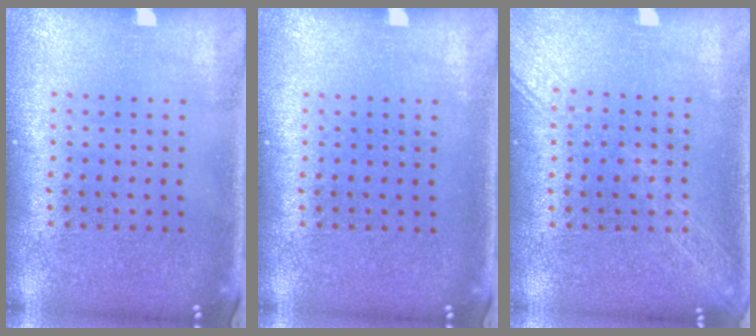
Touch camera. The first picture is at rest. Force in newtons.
{"total": 0.0}
{"total": 1.6, "press": 1.6, "slide": 0.4}